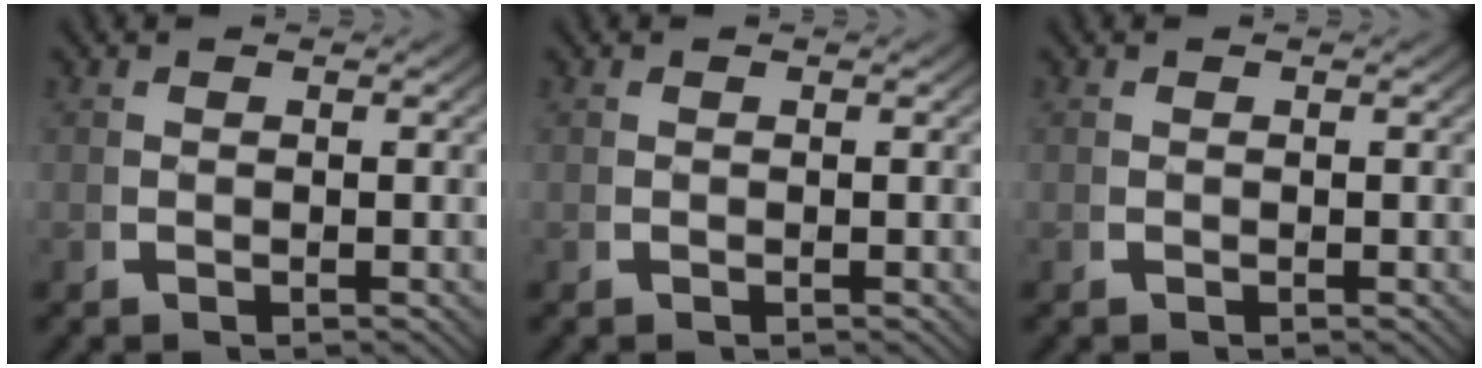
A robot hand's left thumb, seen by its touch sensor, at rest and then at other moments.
{"total": 0.0}
{"total": 0.0}